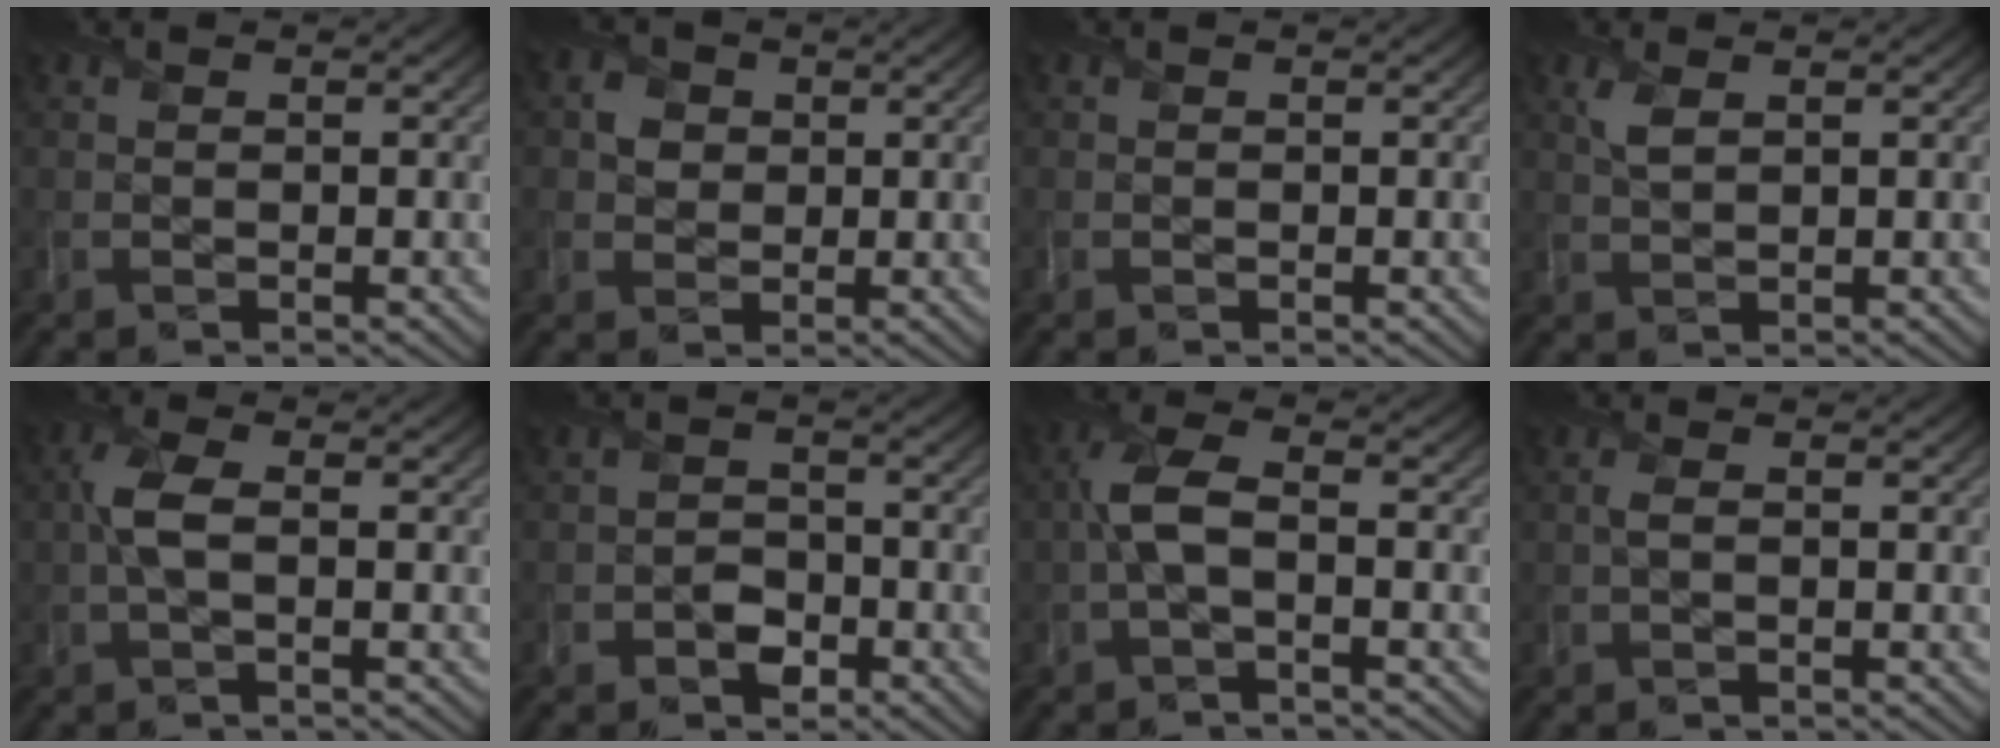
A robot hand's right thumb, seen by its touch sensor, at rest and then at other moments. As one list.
[{"total": 2.8, "force": [0.4, 2.6, 1.0], "torque": [-0.021, -0.001, 0.002]}, {"total": 0.0}, {"total": 2.1, "force": [1.0, 0.9, 1.7], "torque": [-0.047, 0.002, 0.022]}, {"total": 3.7, "force": [0.0, 1.4, 3.5], "torque": [-0.084, 0.008, -0.005]}, {"total": 2.7, "force": [-1.5, 1.9, 1.1], "torque": [-0.014, 0.000, -0.028]}, {"total": 4.6, "force": [-0.7, 1.7, 4.2], "torque": [-0.103, 0.009, -0.023]}, {"total": 1.2, "force": [0.1, 0.5, 1.1], "torque": [-0.030, 0.002, 0.000]}]